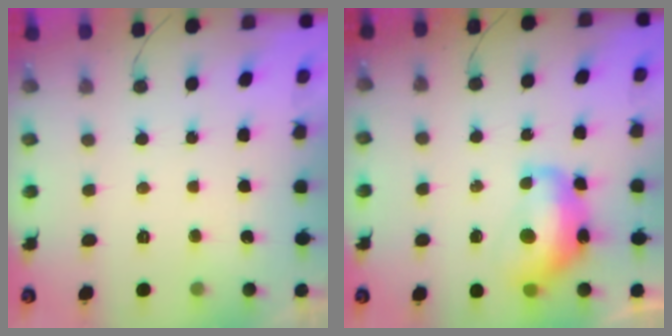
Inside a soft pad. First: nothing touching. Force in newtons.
{"total": 12.7, "press": 12.7, "slide": 0.9}